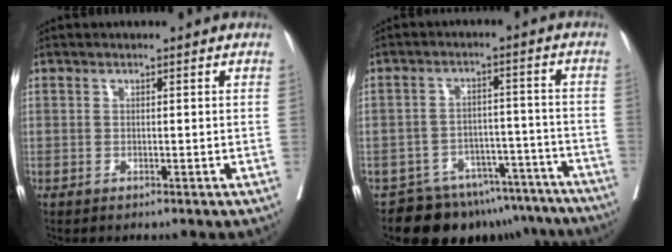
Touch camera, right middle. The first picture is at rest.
{"total": 15.4, "force": [-13.4, 7.0, 3.1], "torque": [-0.023, 0.029, -0.167]}